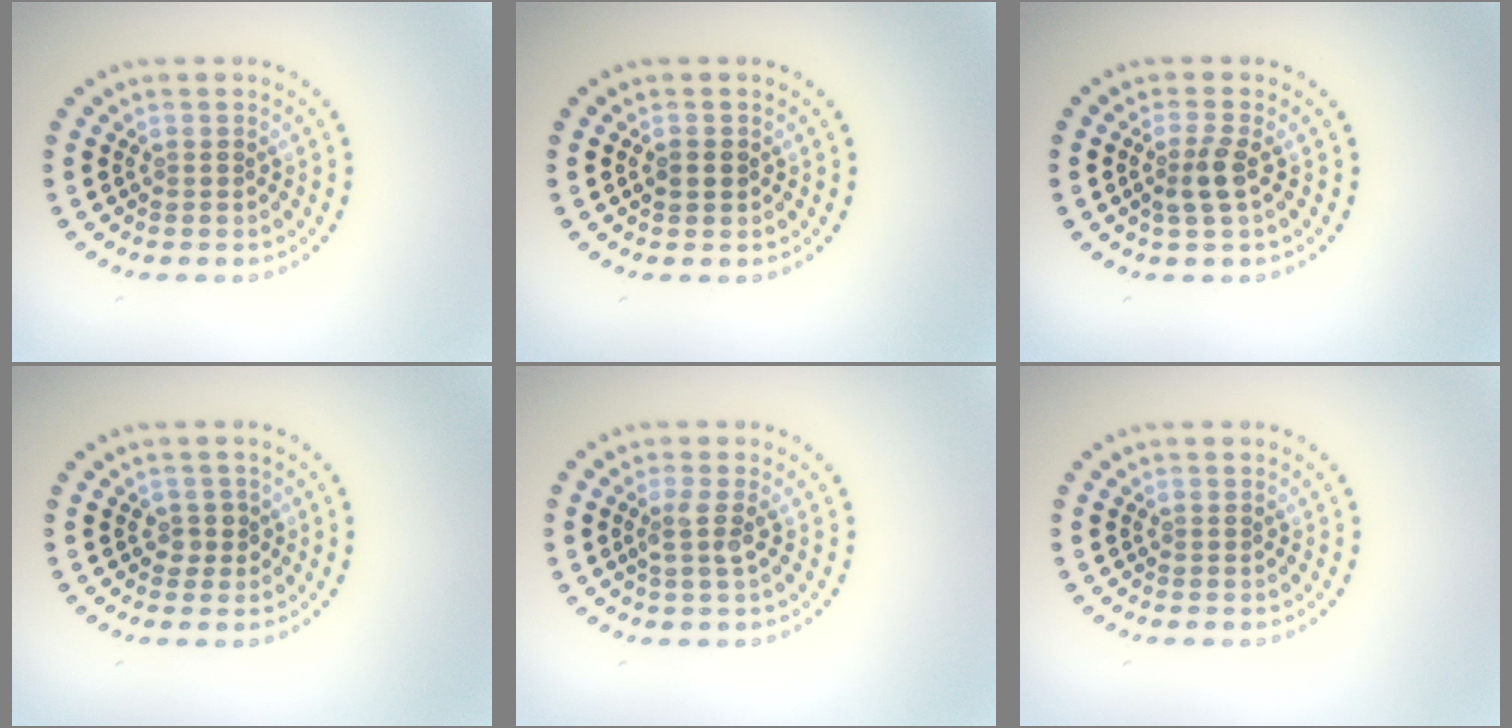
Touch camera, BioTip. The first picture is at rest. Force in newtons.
{"total": 1.4, "press": 1.4, "slide": 0.2}
{"total": 2.2, "press": 1.9, "slide": 1.2}
{"total": 1.3, "press": 1.1, "slide": 0.6}
{"total": 1.8, "press": 1.3, "slide": 1.3}
{"total": 0.0}